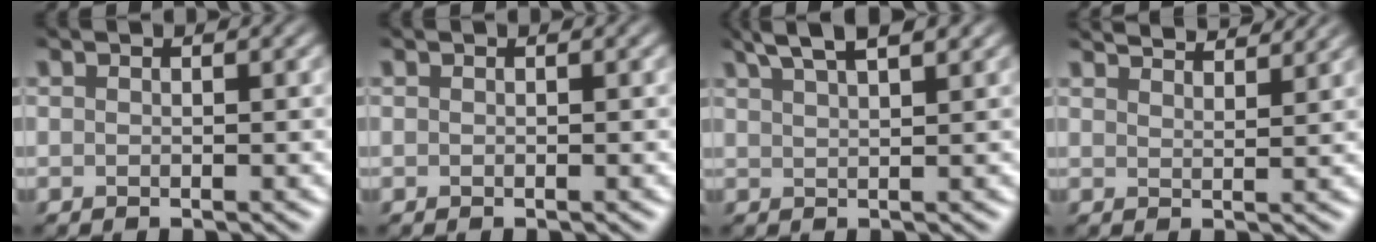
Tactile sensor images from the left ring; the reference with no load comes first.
{"total": 0.0}
{"total": 4.9, "force": [3.5, 1.3, 3.2], "torque": [-0.038, 0.023, 0.040]}
{"total": 4.7, "force": [4.3, 0.9, 1.7], "torque": [-0.012, 0.012, 0.042]}